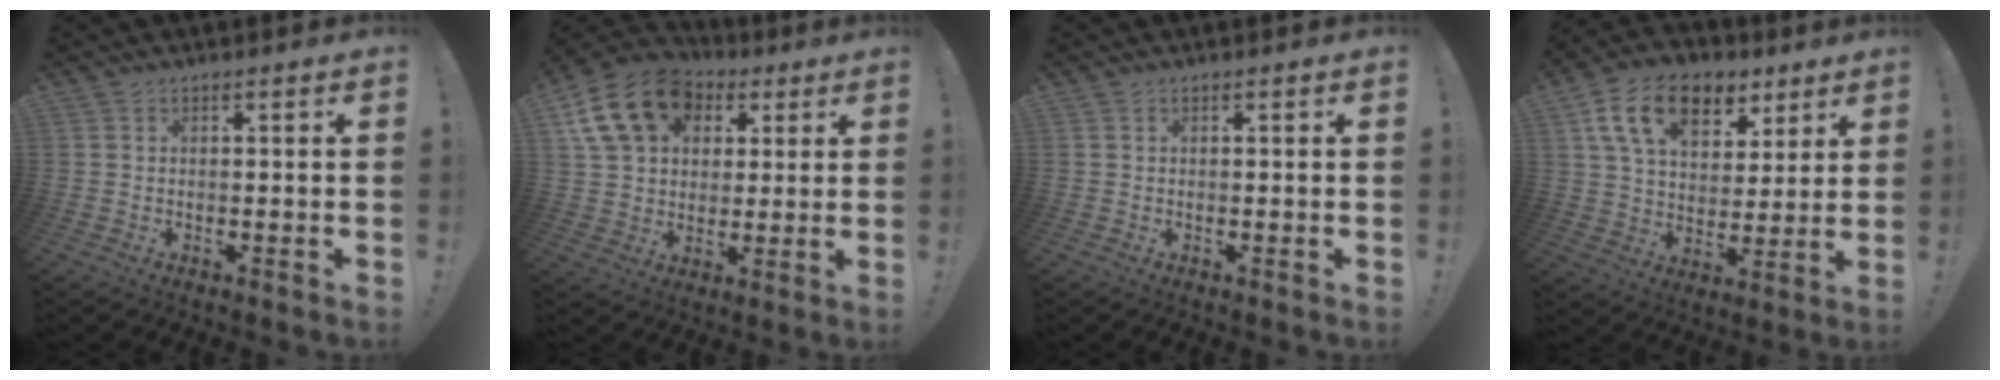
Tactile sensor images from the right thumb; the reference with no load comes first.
{"total": 18.5, "force": [7.0, 14.1, 9.8], "torque": [-0.149, -0.016, 0.139]}
{"total": 0.0}
{"total": 17.3, "force": [9.0, 10.8, 10.2], "torque": [-0.169, -0.034, 0.164]}